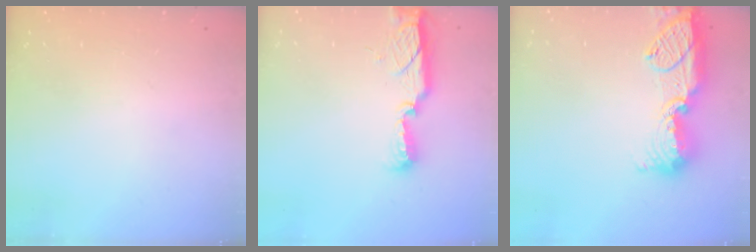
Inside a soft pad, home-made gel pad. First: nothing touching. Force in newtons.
{"total": 11.7, "press": 10.4, "slide": 5.3}
{"total": 17.2, "press": 16.2, "slide": 5.8}